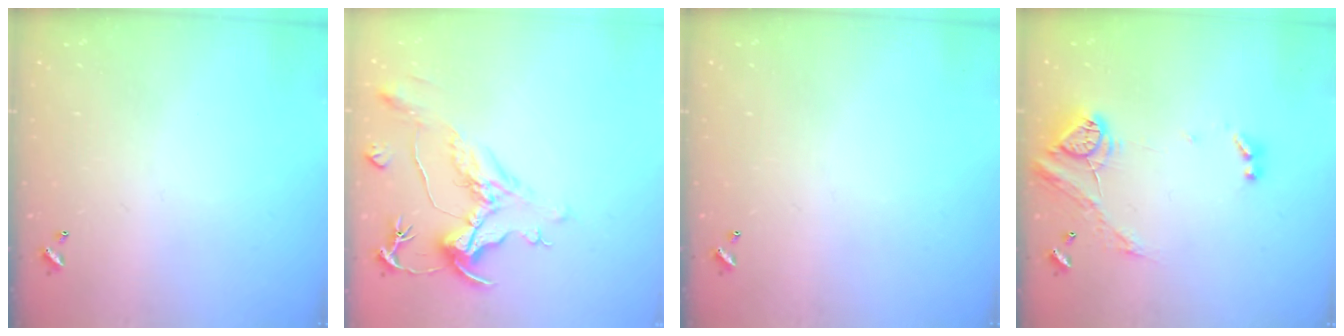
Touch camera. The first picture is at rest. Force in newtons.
{"total": 1.8, "press": 0.8, "slide": 1.5}
{"total": 0.0}
{"total": 17.3, "press": 17.3, "slide": 0.8}